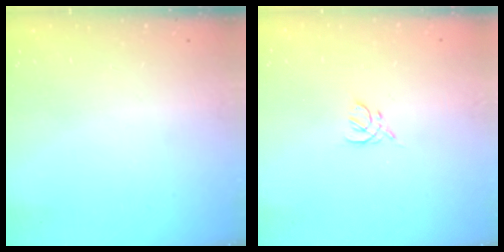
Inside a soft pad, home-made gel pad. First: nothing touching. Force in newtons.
{"total": 2.0, "press": 1.9, "slide": 0.6}